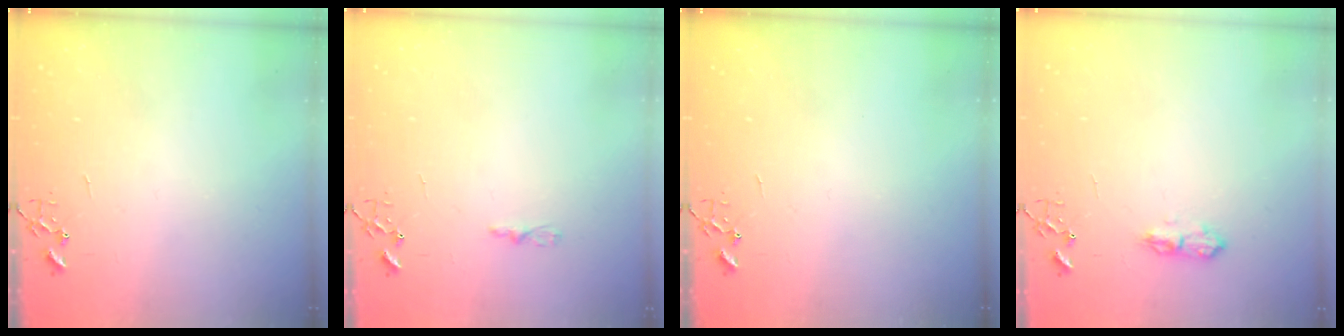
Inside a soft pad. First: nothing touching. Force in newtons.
{"total": 2.9, "press": 2.9, "slide": 0.4}
{"total": 0.0}
{"total": 9.0, "press": 9.0, "slide": 1.0}